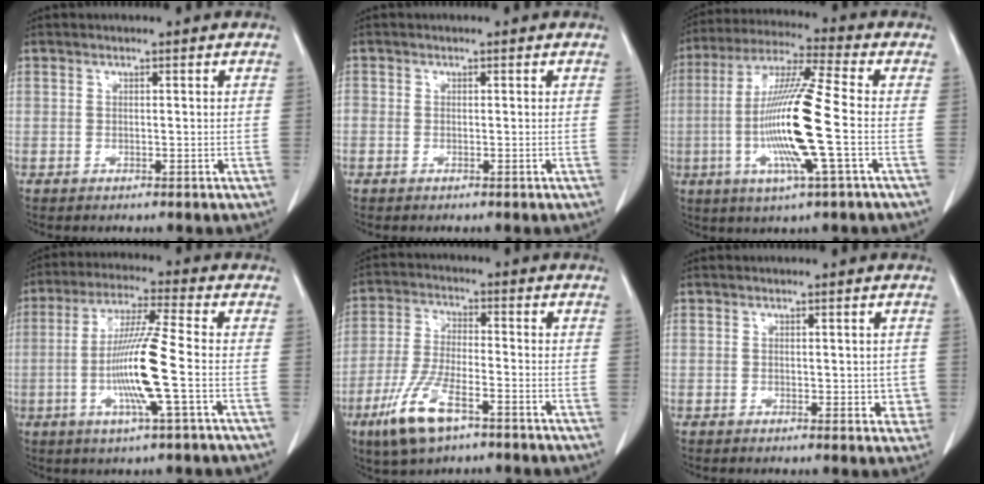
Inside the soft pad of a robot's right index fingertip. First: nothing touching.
{"total": 1.5, "force": [-0.1, 1.4, 0.4], "torque": [-0.005, 0.009, -0.001]}
{"total": 15.3, "force": [-2.7, -0.2, 15.0], "torque": [-0.302, -0.008, -0.062]}
{"total": 11.5, "force": [-2.3, -0.6, 11.2], "torque": [-0.222, -0.009, -0.051]}
{"total": 10.0, "force": [-5.6, 2.7, 7.8], "torque": [-0.168, -0.016, -0.101]}
{"total": 2.9, "force": [0.1, 1.8, 2.3], "torque": [-0.014, -0.002, 0.003]}